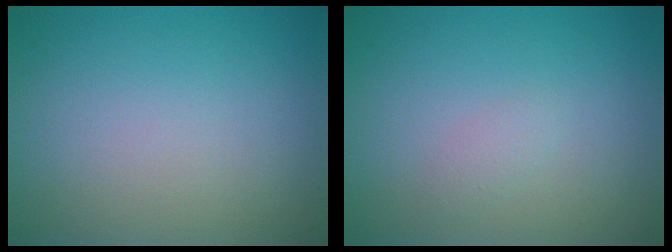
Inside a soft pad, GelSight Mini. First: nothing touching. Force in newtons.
{"total": 0.8, "press": 0.8, "slide": 0.0}